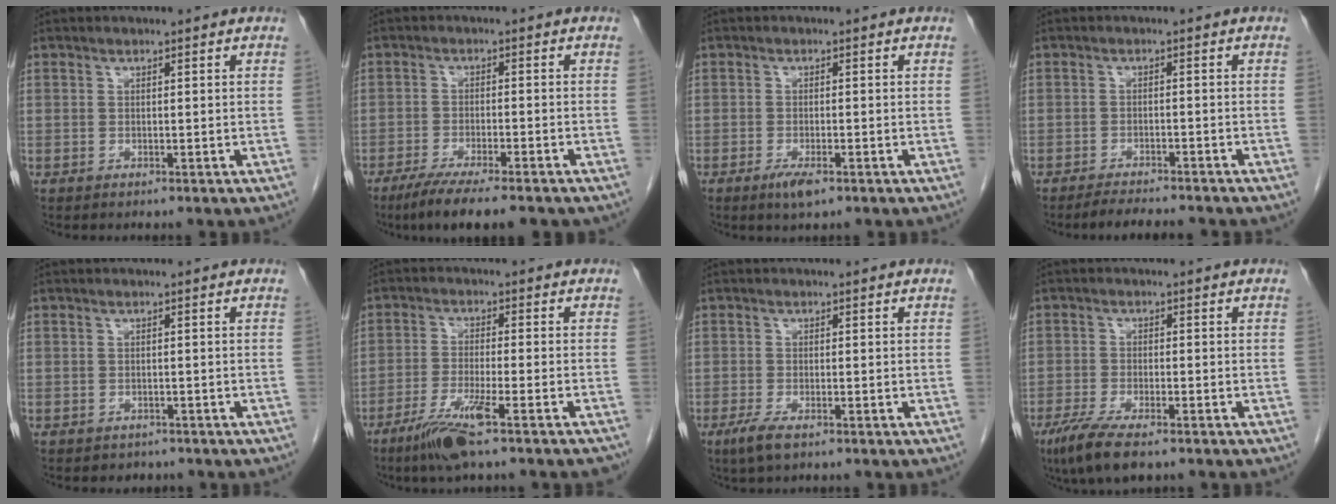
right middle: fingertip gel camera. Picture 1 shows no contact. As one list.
[{"total": 10.6, "force": [-8.2, 1.6, 6.5], "torque": [-0.095, -0.020, -0.123]}, {"total": 3.0, "force": [-1.7, 0.8, 2.3], "torque": [-0.042, -0.003, -0.028]}, {"total": 6.0, "force": [-5.5, 0.5, 2.4], "torque": [-0.033, -0.013, -0.084]}, {"total": 1.9, "force": [-1.5, 1.1, 0.0], "torque": [-0.009, 0.002, -0.024]}, {"total": 9.1, "force": [-6.2, 0.0, 6.7], "torque": [-0.116, -0.024, -0.104]}, {"total": 3.0, "force": [-1.8, 0.7, 2.3], "torque": [-0.055, -0.007, -0.034]}, {"total": 7.2, "force": [-4.9, 1.4, 5.1], "torque": [-0.097, -0.018, -0.081]}]